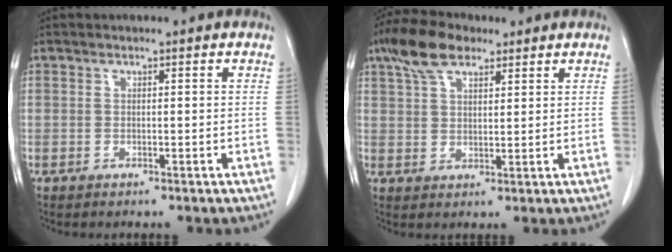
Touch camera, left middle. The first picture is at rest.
{"total": 7.7, "force": [5.2, 3.3, 4.7], "torque": [-0.097, 0.023, 0.100]}